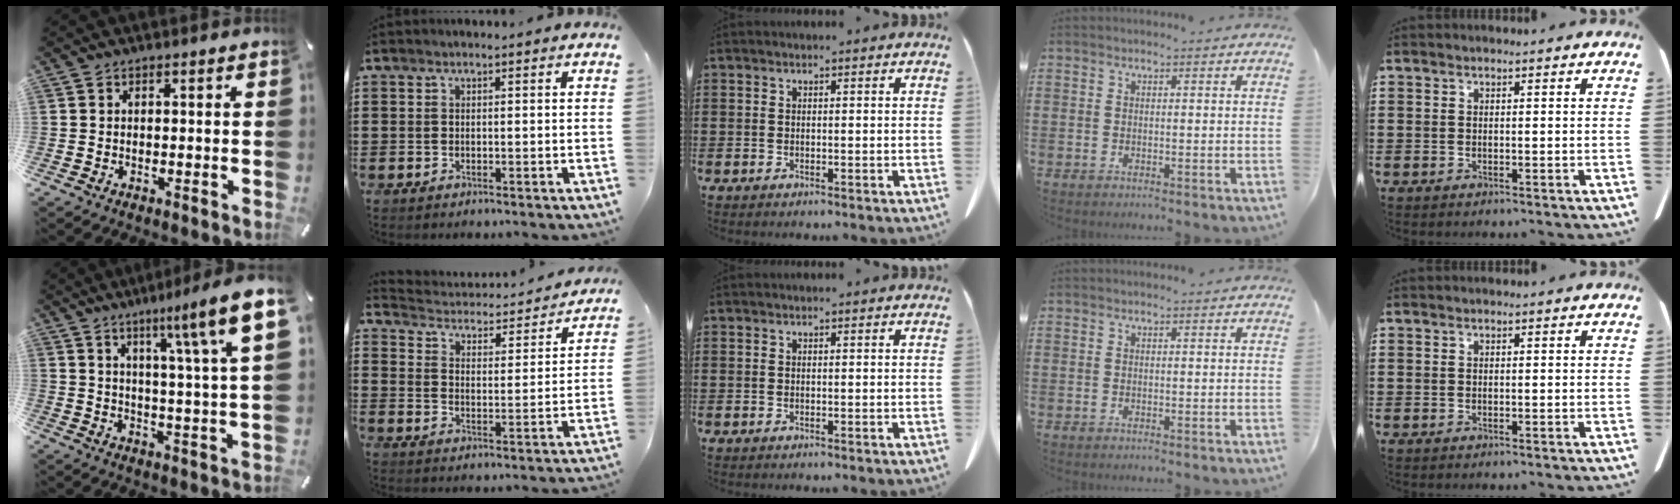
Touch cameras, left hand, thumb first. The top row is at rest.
{"thumb": {"total": 15.7, "force": [7.9, 1.6, 13.4], "torque": [-0.196, -0.044, 0.110]}, "index": {"total": 2.7, "force": [2.6, 0.4, -0.1], "torque": [-0.021, -0.028, 0.035]}}